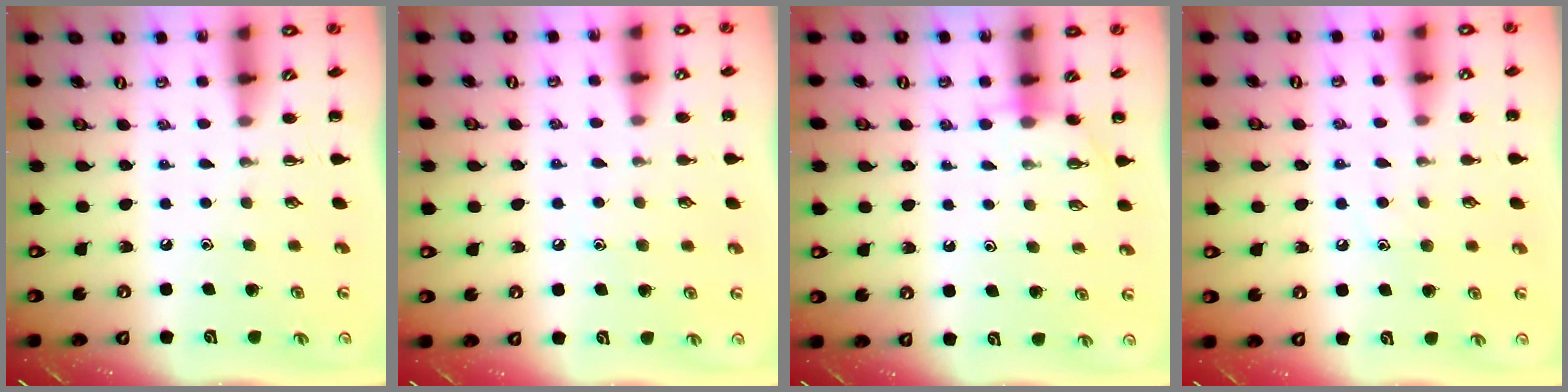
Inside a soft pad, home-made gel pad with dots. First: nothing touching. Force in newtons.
{"total": 4.1, "press": 4.0, "slide": 1.1}
{"total": 4.3, "press": 4.1, "slide": 1.2}
{"total": 6.5, "press": 6.3, "slide": 1.2}